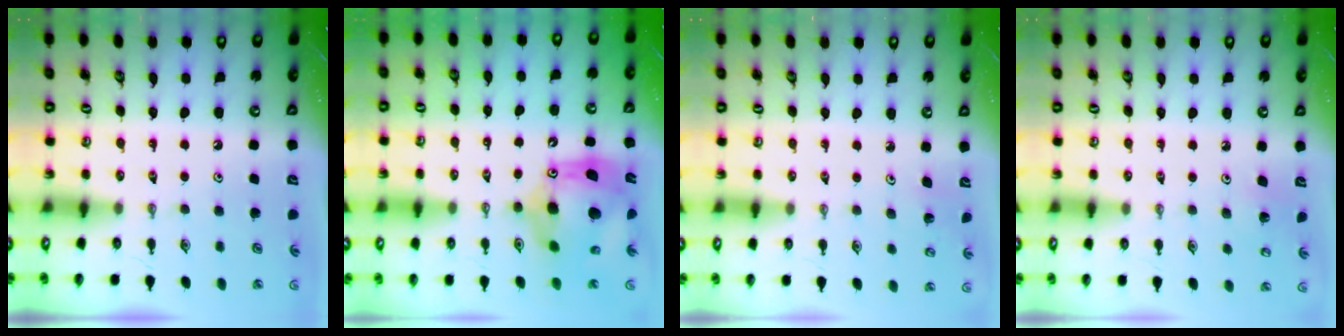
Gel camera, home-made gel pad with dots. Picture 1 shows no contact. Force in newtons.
{"total": 18.2, "press": 18.1, "slide": 1.6}
{"total": 1.0, "press": 1.0, "slide": 0.1}
{"total": 3.2, "press": 3.2, "slide": 0.2}